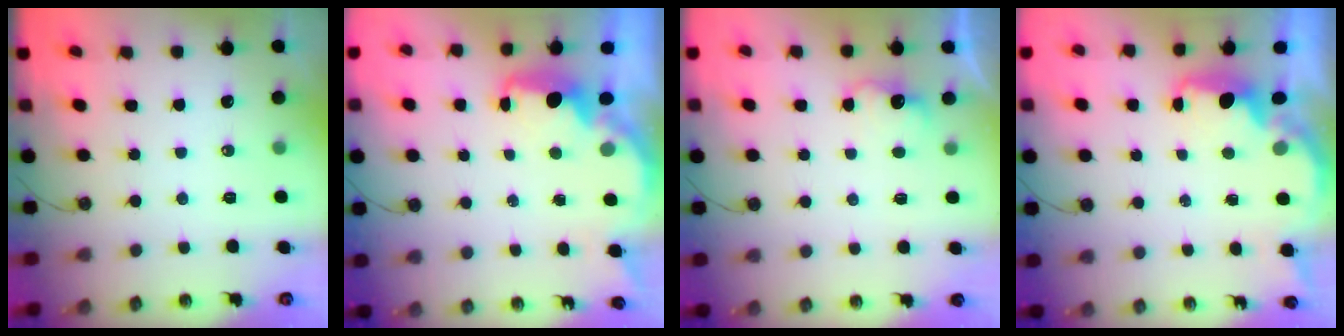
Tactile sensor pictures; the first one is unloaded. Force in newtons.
{"total": 3.7, "press": 3.7, "slide": 0.6}
{"total": 4.1, "press": 4.0, "slide": 0.8}
{"total": 2.2, "press": 2.0, "slide": 0.8}